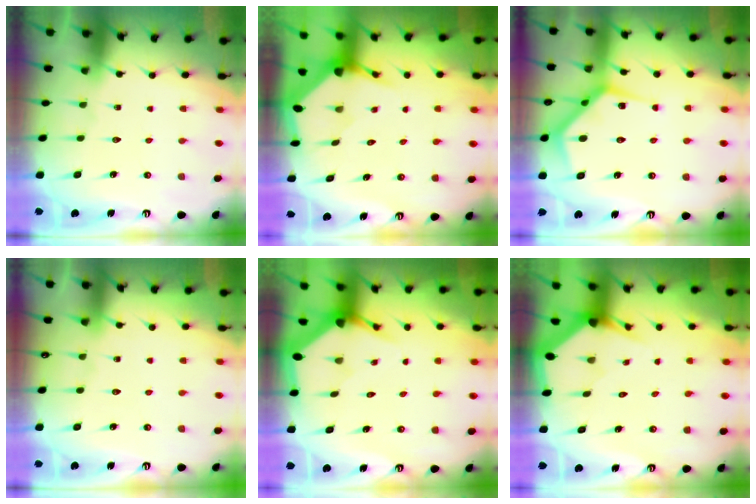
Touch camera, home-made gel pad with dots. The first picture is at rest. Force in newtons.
{"total": 3.6, "press": 3.6, "slide": 0.5}
{"total": 11.0, "press": 11.0, "slide": 0.2}
{"total": 4.2, "press": 4.2, "slide": 0.7}
{"total": 4.6, "press": 4.6, "slide": 0.2}
{"total": 3.0, "press": 3.0, "slide": 0.2}